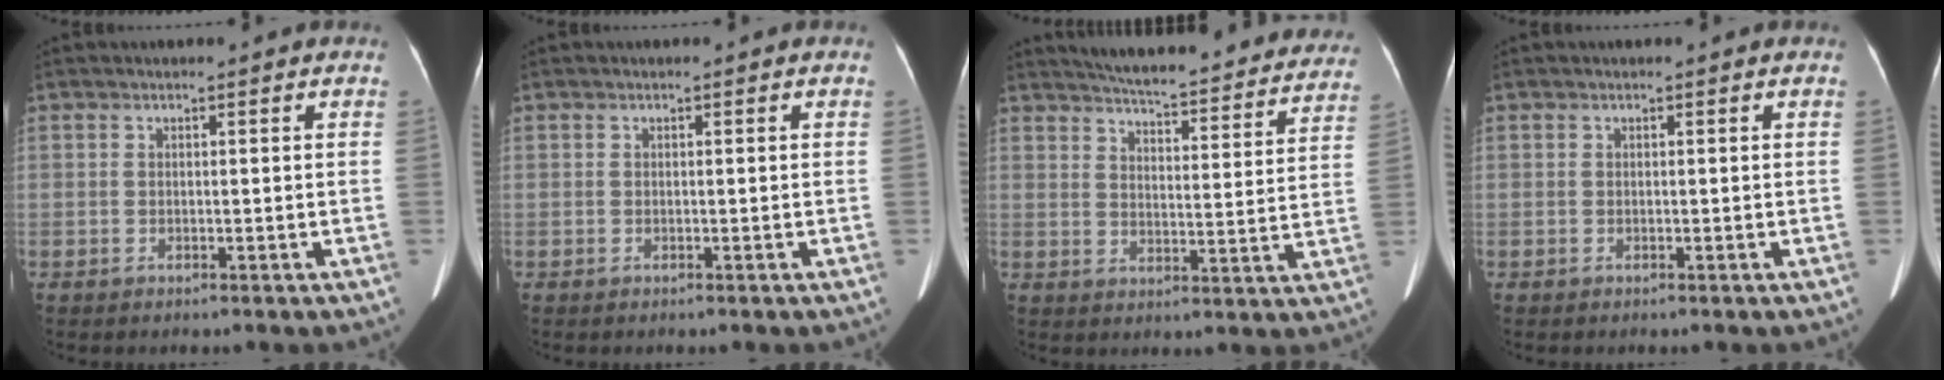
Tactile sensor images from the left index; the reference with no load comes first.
{"total": 0.0}
{"total": 27.0, "force": [24.8, 4.5, 9.7], "torque": [-0.139, -0.052, 0.296]}
{"total": 0.0}